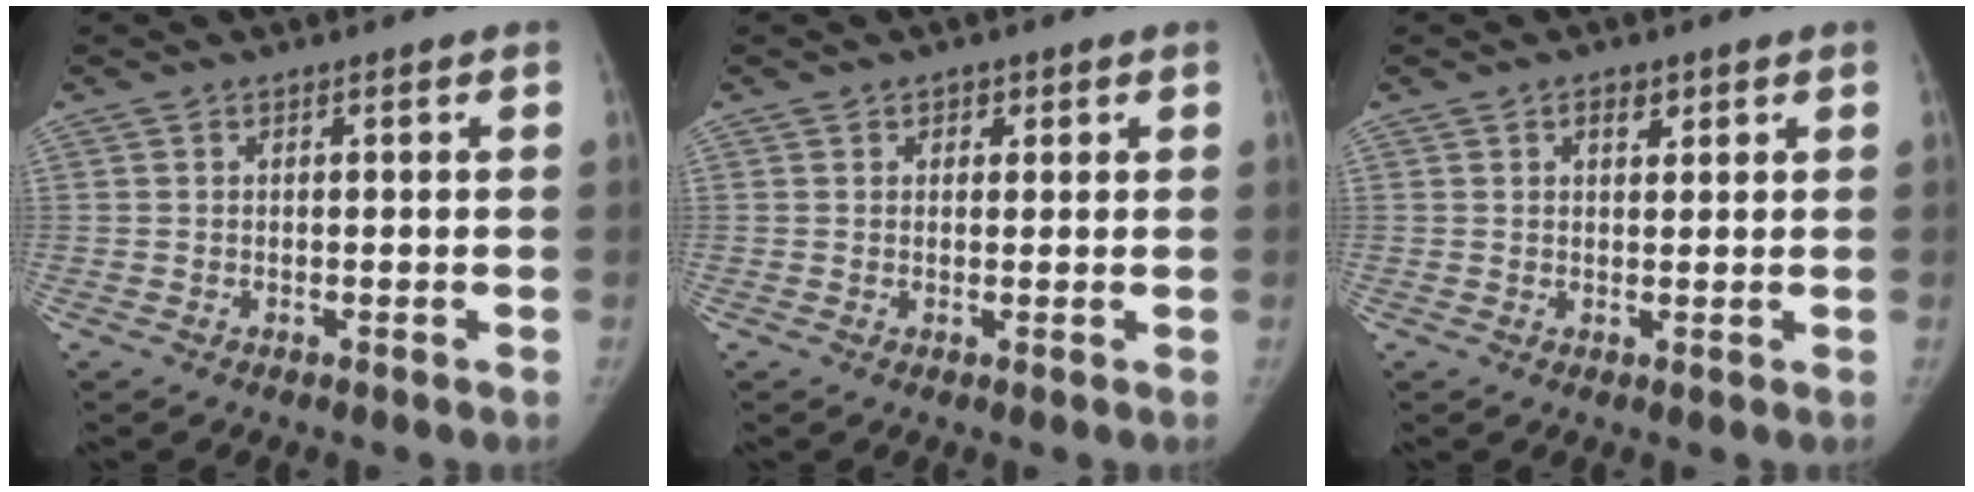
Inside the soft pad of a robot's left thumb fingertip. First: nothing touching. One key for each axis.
{"total": 1.7, "fx": 0.9, "fy": 1.4, "fz": 0.5, "tx": 0.011, "ty": -0.003, "tz": 0.009}
{"total": 2.4, "fx": 1.3, "fy": 1.5, "fz": 1.3, "tx": -0.005, "ty": -0.005, "tz": 0.020}